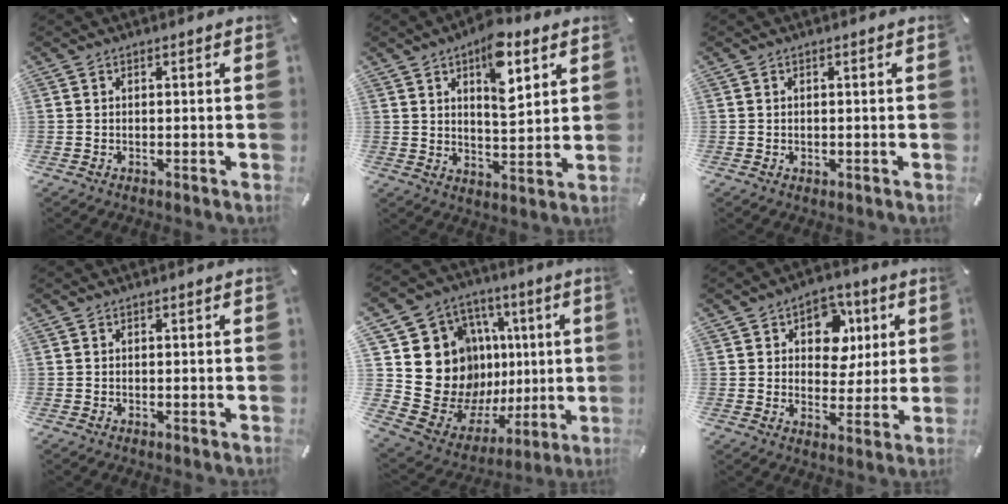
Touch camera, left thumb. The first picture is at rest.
{"total": 11.3, "force": [6.3, 5.6, 7.6], "torque": [-0.098, -0.029, 0.105]}
{"total": 0.5, "force": [0.1, 0.5, 0.1], "torque": [-0.002, 0.003, 0.002]}
{"total": 0.0}
{"total": 23.1, "force": [3.2, 19.6, 11.9], "torque": [-0.189, -0.048, 0.110]}
{"total": 10.6, "force": [3.5, 8.4, 5.3], "torque": [-0.065, -0.010, 0.059]}